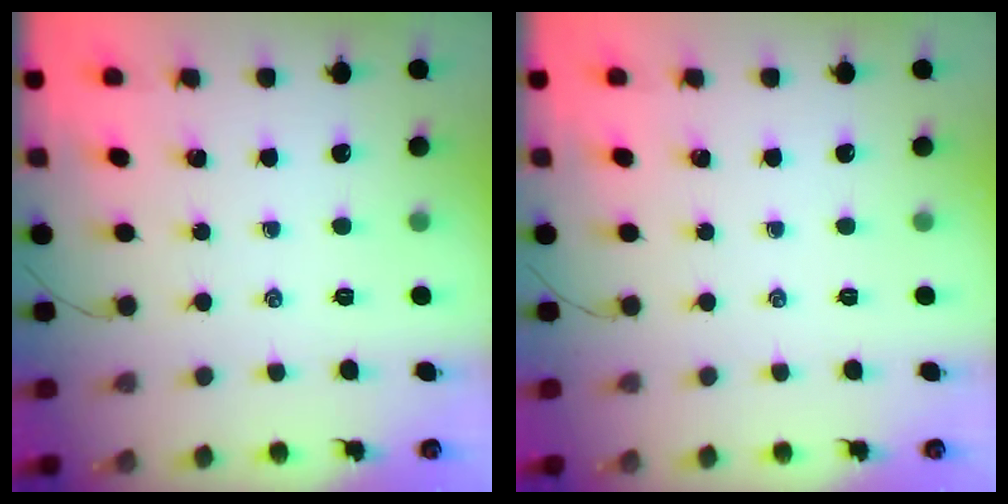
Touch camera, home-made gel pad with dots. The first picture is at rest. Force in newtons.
{"total": 0.0}